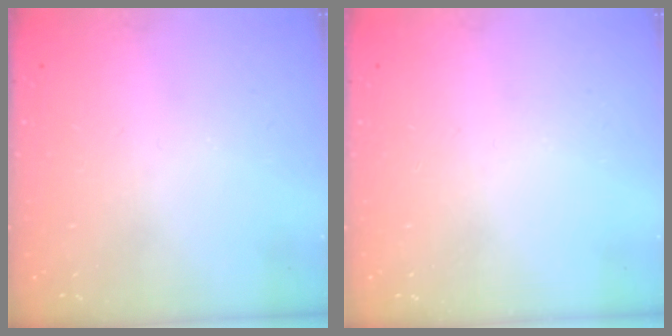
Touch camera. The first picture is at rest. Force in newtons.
{"total": 0.0}